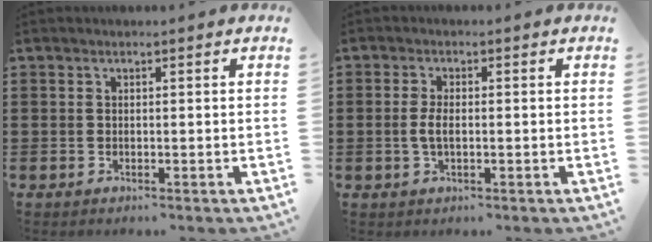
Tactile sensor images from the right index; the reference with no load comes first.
{"total": 2.9, "force": [-0.3, 1.2, 2.6], "torque": [-0.064, -0.003, -0.011]}